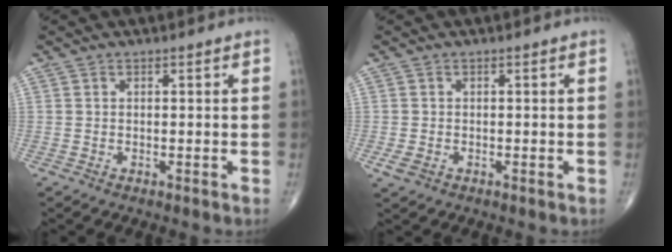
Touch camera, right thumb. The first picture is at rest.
{"total": 2.1, "force": [-0.8, 1.5, 1.3], "torque": [-0.029, -0.002, -0.011]}